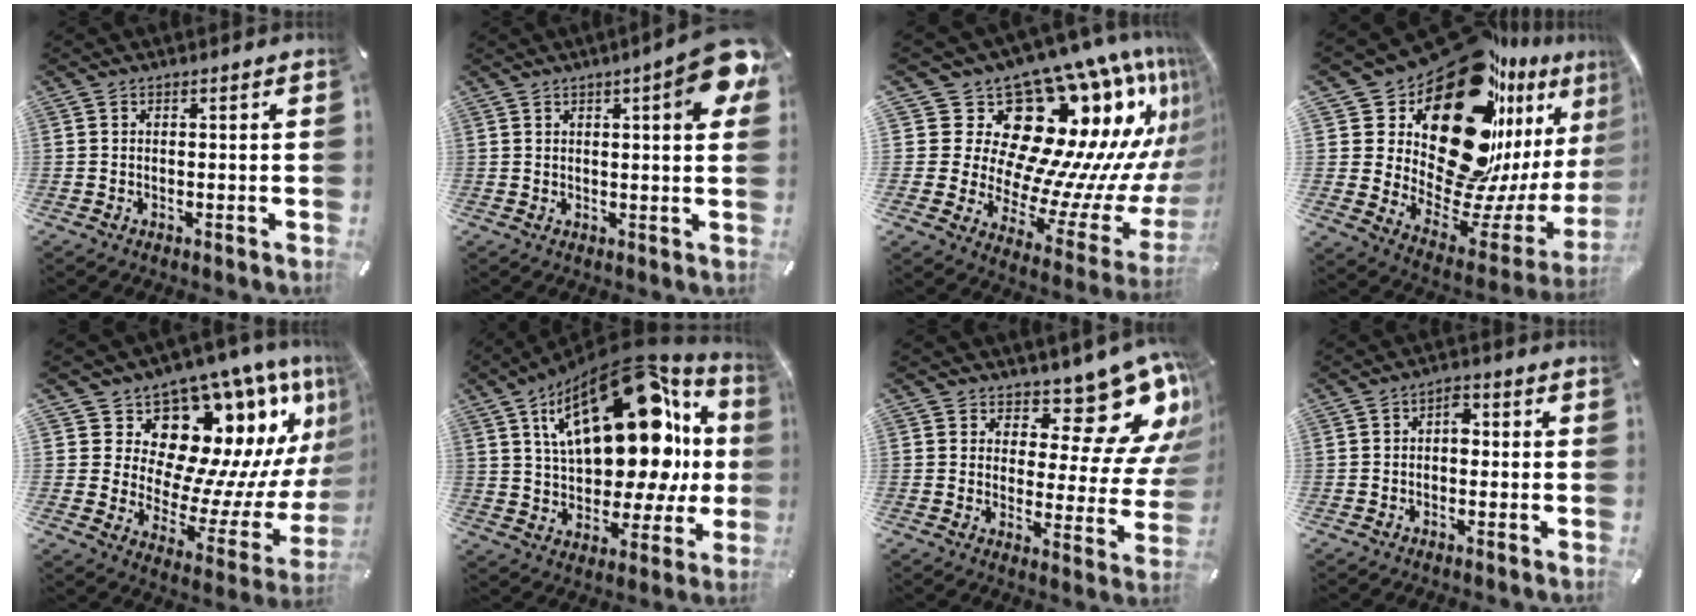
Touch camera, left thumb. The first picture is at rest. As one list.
[{"total": 9.6, "force": [4.2, 2.0, 8.4], "torque": [-0.111, -0.021, 0.064]}, {"total": 27.1, "force": [14.3, 14.6, 17.9], "torque": [-0.247, -0.196, 0.289]}, {"total": 30.2, "force": [17.3, 15.7, 19.1], "torque": [-0.269, -0.193, 0.334]}, {"total": 15.3, "force": [11.2, 8.4, 6.2], "torque": [-0.056, -0.143, 0.192]}, {"total": 29.7, "force": [9.7, 15.5, 23.4], "torque": [-0.363, -0.070, 0.163]}, {"total": 15.1, "force": [10.7, 7.3, 7.8], "torque": [-0.100, -0.105, 0.180]}, {"total": 3.5, "force": [-0.3, 2.2, 2.7], "torque": [-0.046, 0.010, -0.010]}]